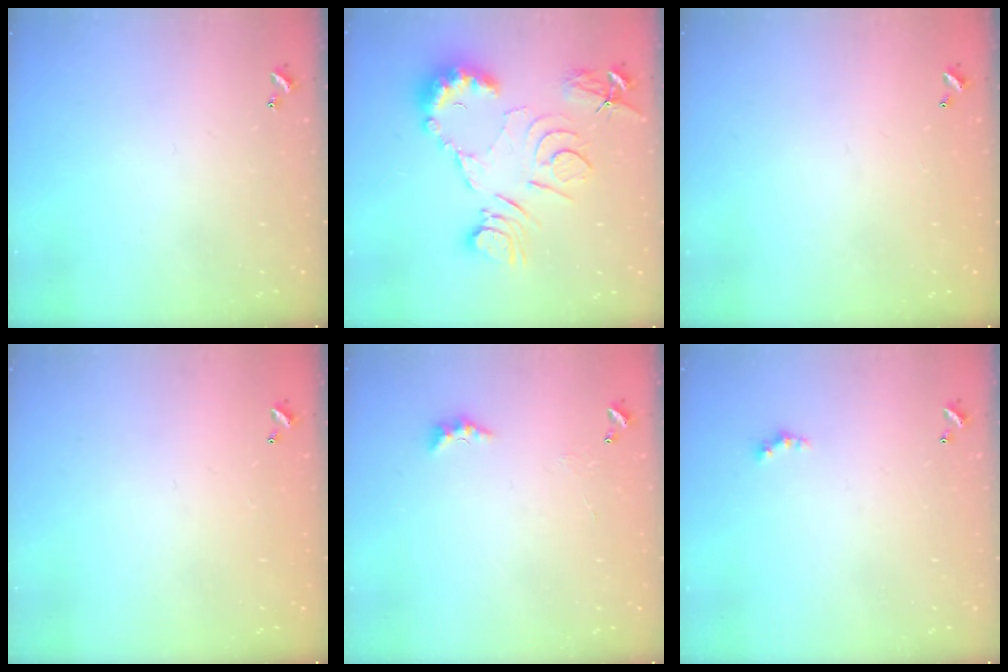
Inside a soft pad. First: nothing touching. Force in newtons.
{"total": 14.5, "press": 14.5, "slide": 0.9}
{"total": 2.7, "press": 2.7, "slide": 0.1}
{"total": 2.8, "press": 2.8, "slide": 0.1}
{"total": 2.4, "press": 2.3, "slide": 0.6}
{"total": 1.7, "press": 1.6, "slide": 0.5}